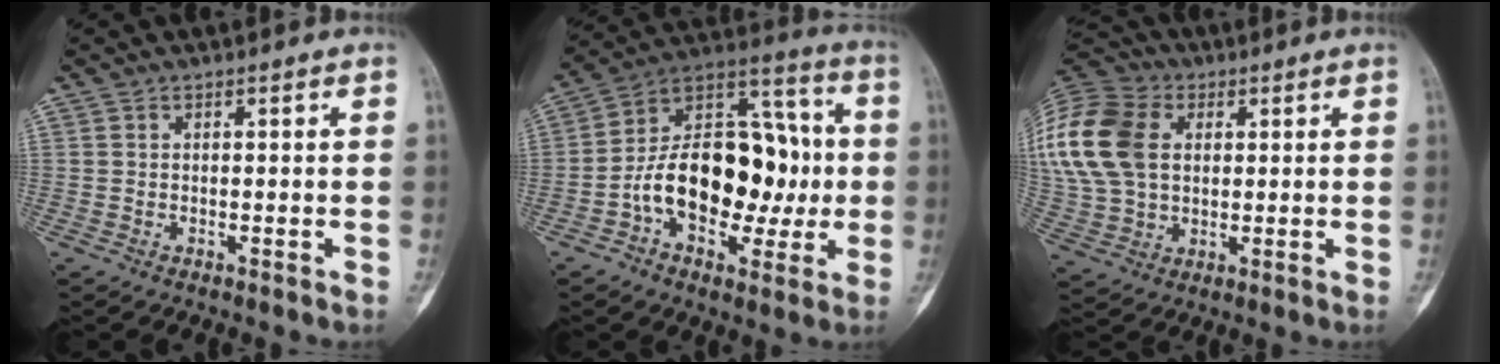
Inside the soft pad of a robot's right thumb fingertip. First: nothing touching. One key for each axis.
{"total": 21.7, "fx": -2.6, "fy": 13.5, "fz": 16.8, "tx": -0.229, "ty": 0.046, "tz": -0.040}
{"total": 23.5, "fx": 5.2, "fy": 16.9, "fz": 15.4, "tx": -0.363, "ty": 0.035, "tz": 0.103}